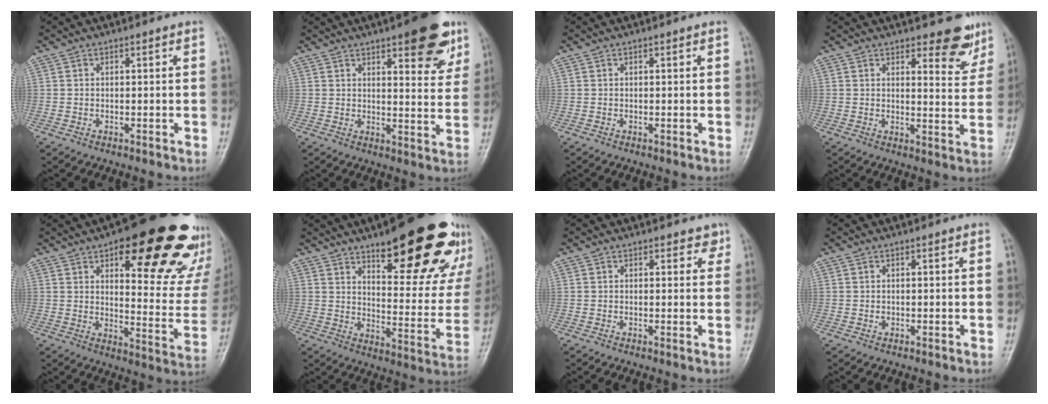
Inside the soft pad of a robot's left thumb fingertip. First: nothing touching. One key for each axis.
{"total": 13.2, "fx": 7.8, "fy": 4.5, "fz": 9.7, "tx": -0.086, "ty": -0.035, "tz": 0.099}
{"total": 0.0}
{"total": 7.7, "fx": 5.6, "fy": 3.0, "fz": 4.4, "tx": -0.022, "ty": -0.039, "tz": 0.068}
{"total": 28.0, "fx": 15.8, "fy": 10.0, "fz": 20.9, "tx": -0.218, "ty": -0.060, "tz": 0.209}
{"total": 26.3, "fx": 16.6, "fy": 8.3, "fz": 18.7, "tx": -0.206, "ty": -0.078, "tz": 0.230}
{"total": 2.3, "fx": 1.6, "fy": 1.4, "fz": 1.0, "tx": 0.011, "ty": -0.006, "tz": 0.014}
{"total": 0.8, "fx": 0.2, "fy": 0.6, "fz": 0.5, "tx": -0.001, "ty": 0.001, "tz": 0.002}